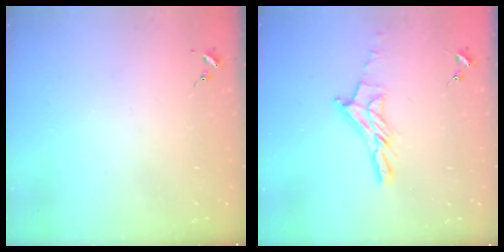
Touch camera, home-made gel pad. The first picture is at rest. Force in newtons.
{"total": 10.4, "press": 10.4, "slide": 0.8}